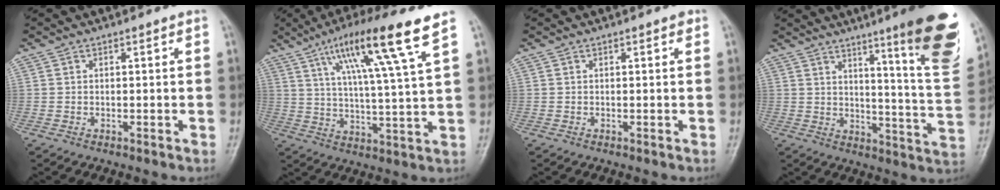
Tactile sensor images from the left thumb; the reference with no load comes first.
{"total": 15.9, "force": [8.7, 0.9, 13.3], "torque": [-0.229, -0.025, 0.146]}
{"total": 0.8, "force": [0.4, 0.3, 0.6], "torque": [-0.008, 0.001, 0.004]}
{"total": 20.0, "force": [11.3, 2.0, 16.3], "torque": [-0.184, -0.067, 0.152]}